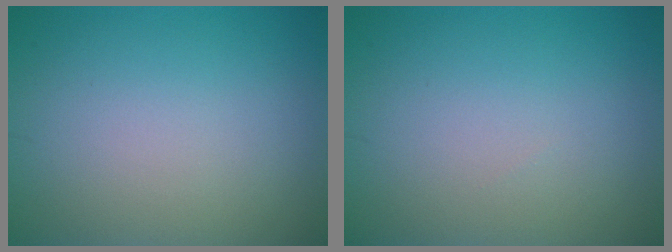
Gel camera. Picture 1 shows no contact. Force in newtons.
{"total": 0.0}